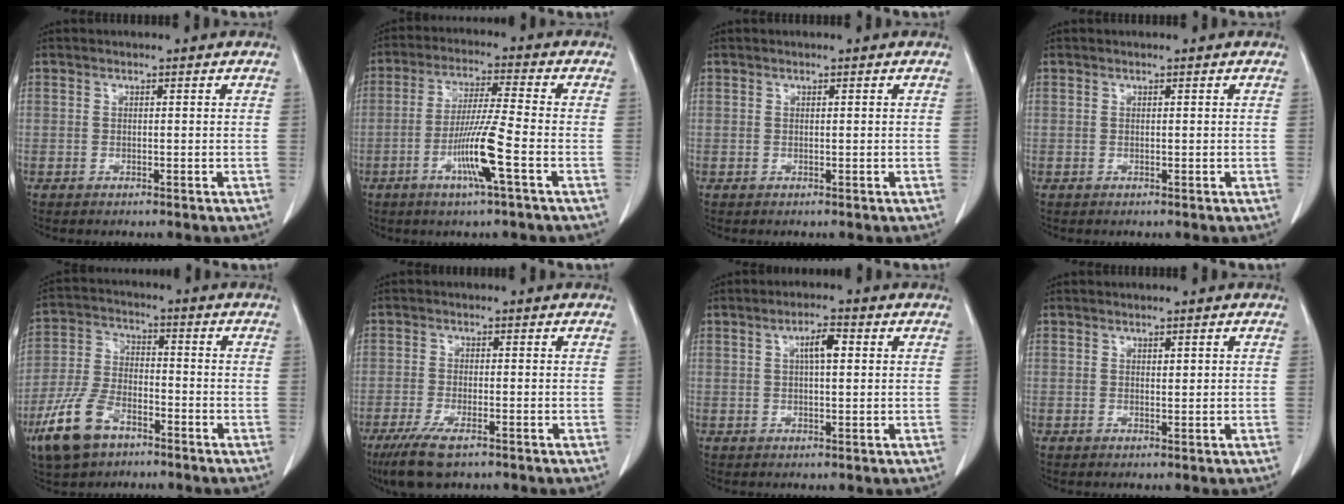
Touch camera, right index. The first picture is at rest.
{"total": 9.2, "force": [-3.5, -0.7, 8.5], "torque": [-0.165, -0.011, -0.069]}
{"total": 0.0}
{"total": 0.0}
{"total": 10.8, "force": [-6.5, 5.6, 6.6], "torque": [-0.153, -0.001, -0.125]}
{"total": 6.9, "force": [-4.6, 1.6, 4.9], "torque": [-0.092, -0.016, -0.076]}
{"total": 3.7, "force": [1.0, 0.9, 3.5], "torque": [-0.059, 0.008, 0.015]}
{"total": 0.8, "force": [0.3, 0.3, 0.7], "torque": [-0.010, 0.001, 0.004]}